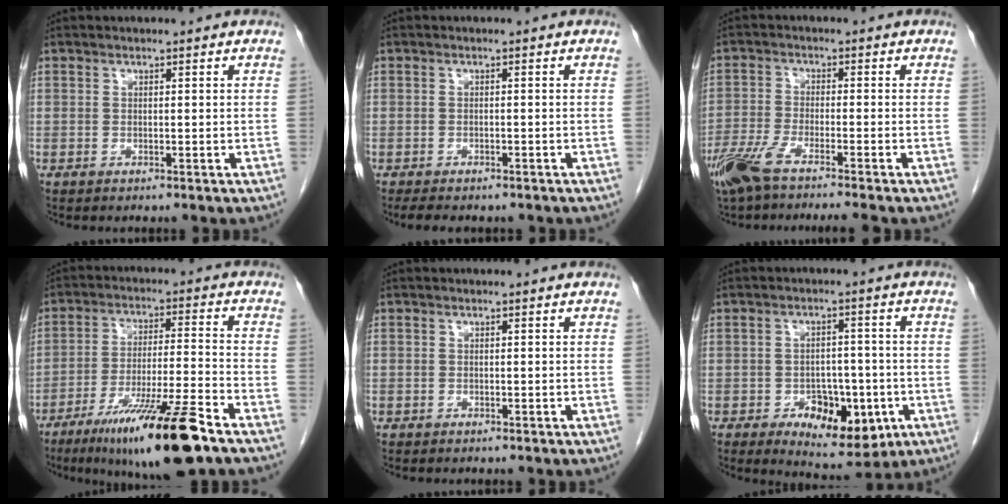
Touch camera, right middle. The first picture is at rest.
{"total": 5.6, "force": [-4.6, 2.0, 2.5], "torque": [-0.036, -0.009, -0.058]}
{"total": 8.1, "force": [-6.3, 0.0, 5.1], "torque": [-0.093, -0.019, -0.113]}
{"total": 16.1, "force": [-10.4, 0.3, 12.2], "torque": [-0.205, -0.033, -0.176]}
{"total": 1.2, "force": [-1.0, 0.7, 0.1], "torque": [-0.006, 0.003, -0.017]}
{"total": 9.7, "force": [-3.6, 5.1, 7.4], "torque": [-0.100, 0.004, -0.042]}